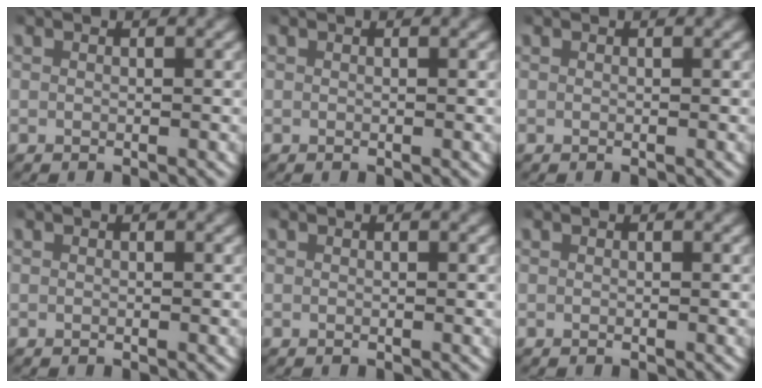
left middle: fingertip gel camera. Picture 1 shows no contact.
{"total": 0.0}
{"total": 0.0}
{"total": 0.0}
{"total": 0.0}
{"total": 0.0}